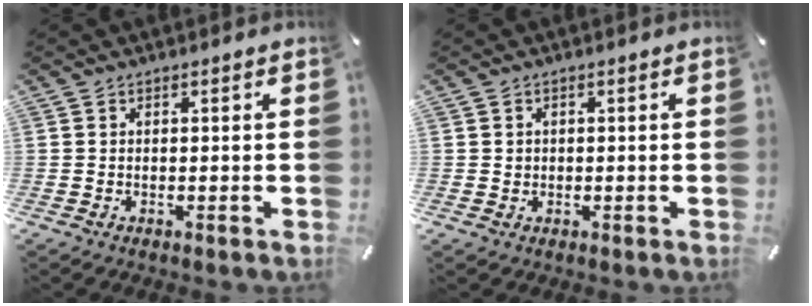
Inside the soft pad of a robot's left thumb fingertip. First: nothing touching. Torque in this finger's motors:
{"motor_torque": [-0.01, -0.17, 0.01, -0.05, -0.01]}